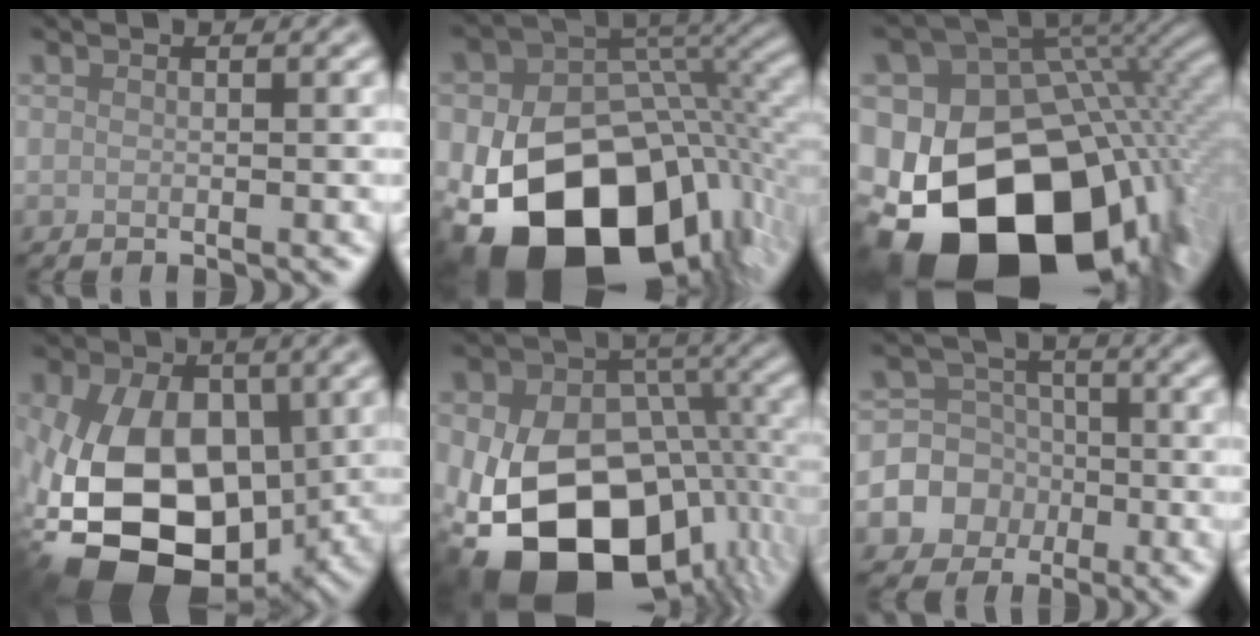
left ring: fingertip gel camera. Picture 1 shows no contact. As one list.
[{"total": 18.5, "force": [-7.2, 12.6, 11.5], "torque": [-0.201, -0.029, -0.111]}, {"total": 20.7, "force": [-7.7, 14.3, 12.8], "torque": [-0.244, -0.025, -0.119]}, {"total": 15.1, "force": [-2.1, 10.2, 11.0], "torque": [-0.207, -0.017, -0.042]}, {"total": 19.5, "force": [-5.9, 13.9, 12.3], "torque": [-0.228, -0.028, -0.087]}, {"total": 9.1, "force": [-2.9, 8.5, 1.4], "torque": [-0.035, -0.009, -0.069]}]